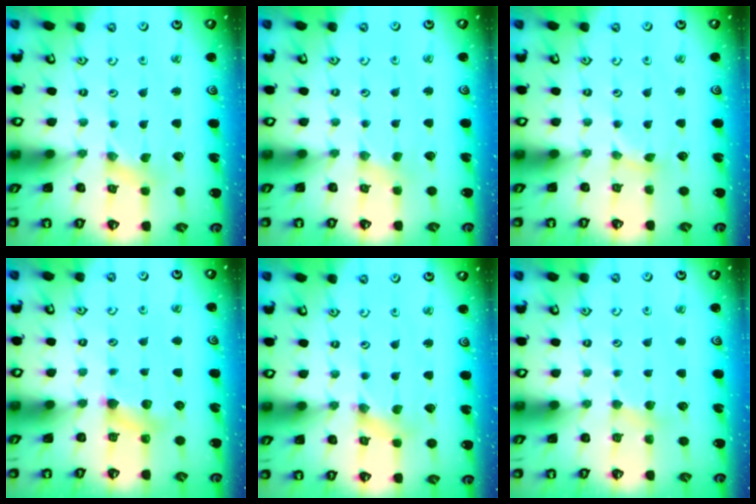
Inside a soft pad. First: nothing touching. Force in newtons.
{"total": 0.8, "press": 0.8, "slide": 0.2}
{"total": 2.3, "press": 2.3, "slide": 0.3}
{"total": 5.2, "press": 5.1, "slide": 0.6}
{"total": 0.8, "press": 0.7, "slide": 0.3}
{"total": 2.9, "press": 2.9, "slide": 0.4}